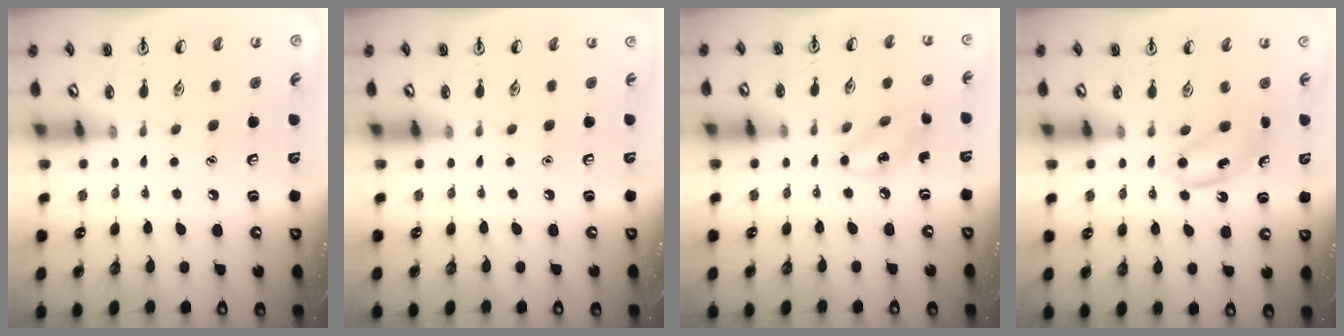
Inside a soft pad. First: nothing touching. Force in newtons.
{"total": 0.0}
{"total": 4.4, "press": 4.3, "slide": 0.9}
{"total": 5.6, "press": 5.4, "slide": 1.4}